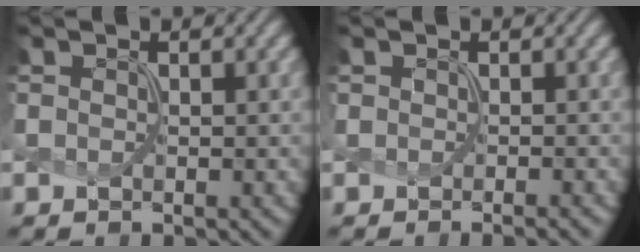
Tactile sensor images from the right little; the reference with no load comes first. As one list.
[{"total": 0.7, "force": [-0.6, 0.1, 0.3], "torque": [0.004, -0.010, -0.009]}]